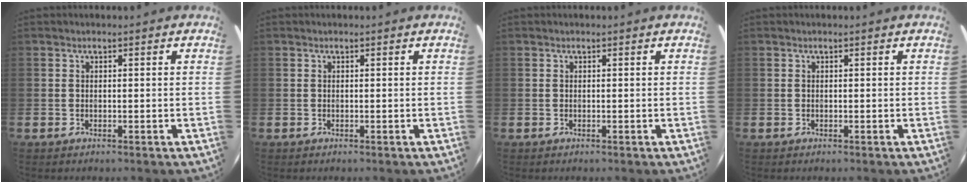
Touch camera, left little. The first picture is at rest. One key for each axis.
{"total": 0.0}
{"total": 0.0}
{"total": 0.0}